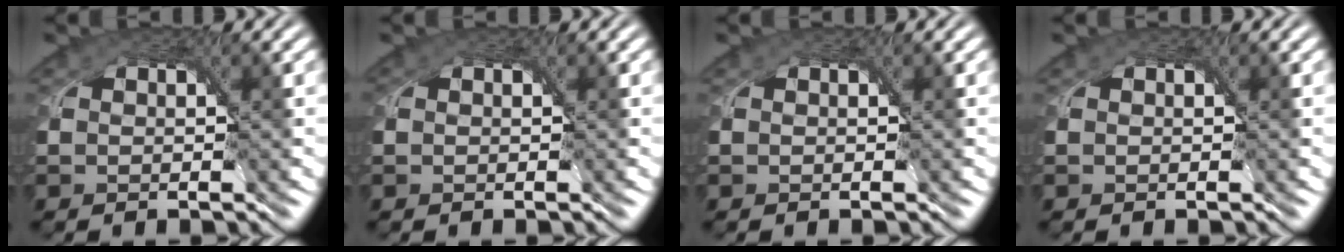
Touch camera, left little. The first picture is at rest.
{"total": 0.0}
{"total": 0.0}
{"total": 0.0}